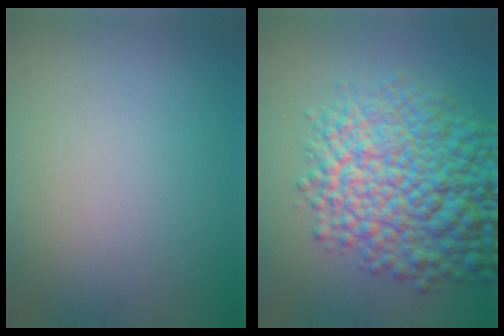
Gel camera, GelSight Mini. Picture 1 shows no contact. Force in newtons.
{"total": 11.7, "press": 11.7, "slide": 0.4}